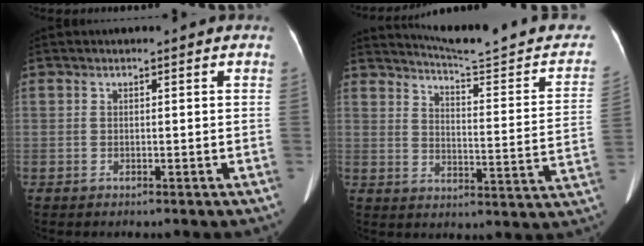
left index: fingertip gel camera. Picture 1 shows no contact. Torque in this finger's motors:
{"motor_torque": [0.15, -0.77, -0.02, 0.02]}